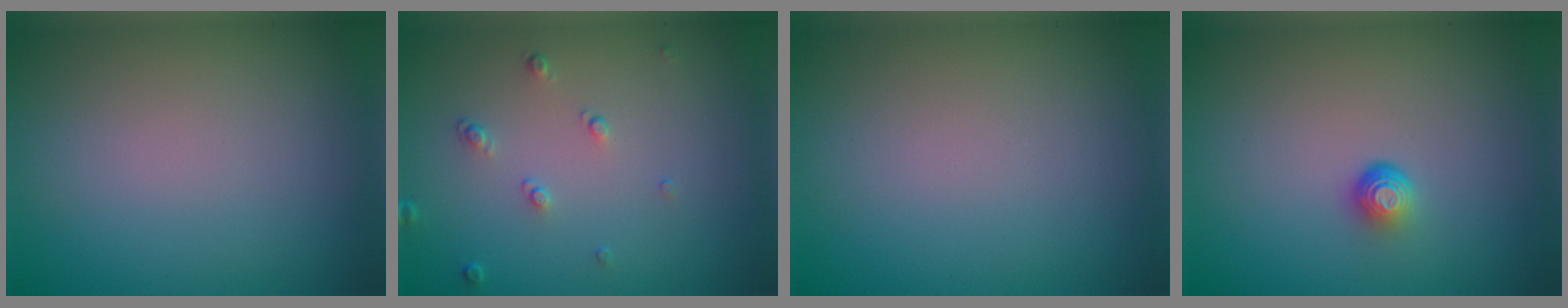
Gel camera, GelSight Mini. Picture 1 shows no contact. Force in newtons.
{"total": 1.1, "press": 0.8, "slide": 0.8}
{"total": 0.0}
{"total": 1.7, "press": 1.0, "slide": 1.4}